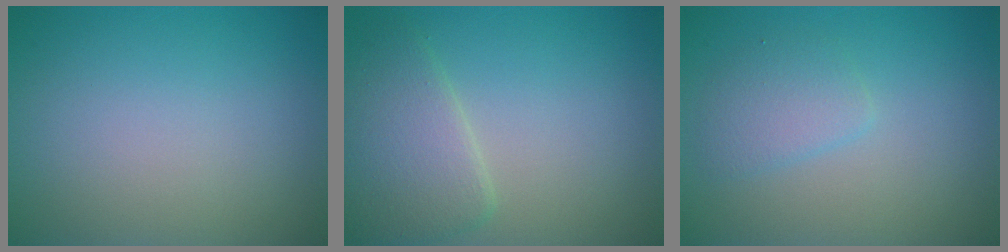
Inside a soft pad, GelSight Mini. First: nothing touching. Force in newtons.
{"total": 4.1, "press": 4.1, "slide": 0.2}
{"total": 2.0, "press": 2.0, "slide": 0.0}